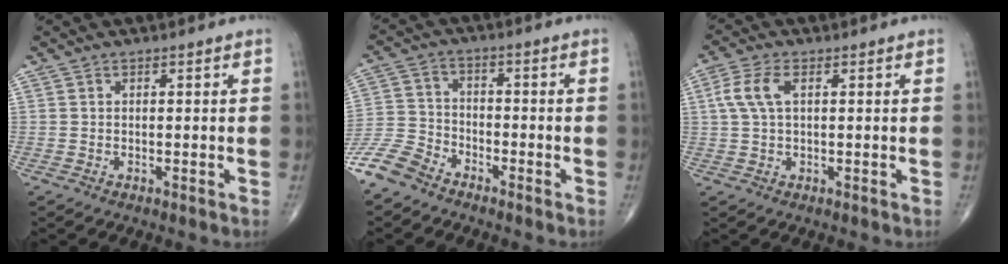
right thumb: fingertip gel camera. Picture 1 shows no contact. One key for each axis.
{"total": 8.3, "fx": -6.6, "fy": 4.2, "fz": 2.9, "tx": -0.061, "ty": 0.019, "tz": -0.144}
{"total": 5.5, "fx": 1.3, "fy": 2.7, "fz": 4.6, "tx": -0.118, "ty": 0.016, "tz": 0.024}